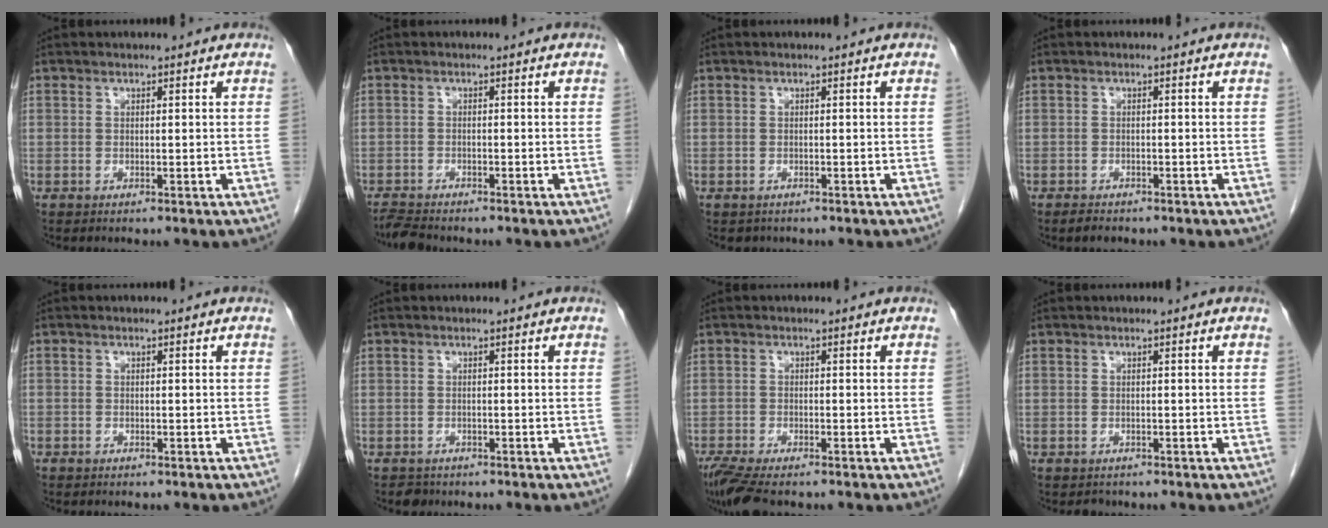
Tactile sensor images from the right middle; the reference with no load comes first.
{"total": 3.1, "force": [-3.0, 0.2, 0.8], "torque": [-0.017, -0.013, -0.053]}
{"total": 1.1, "force": [-0.8, 0.8, 0.1], "torque": [-0.010, 0.001, -0.007]}
{"total": 1.7, "force": [-1.4, 0.8, 0.6], "torque": [-0.018, -0.002, -0.018]}
{"total": 0.8, "force": [-0.6, 0.5, 0.0], "torque": [-0.006, 0.003, -0.010]}
{"total": 1.4, "force": [-1.1, 0.9, 0.0], "torque": [-0.006, 0.001, -0.018]}
{"total": 7.5, "force": [-5.9, 1.8, 4.2], "torque": [-0.073, -0.016, -0.099]}
{"total": 1.2, "force": [-1.0, 0.6, 0.0], "torque": [-0.006, 0.000, -0.013]}